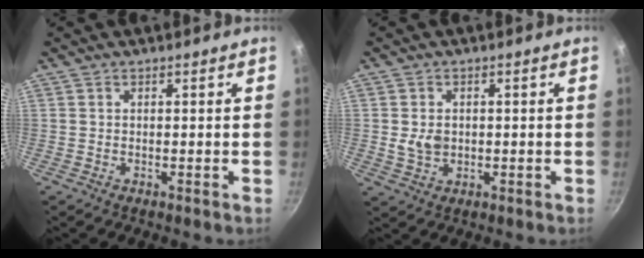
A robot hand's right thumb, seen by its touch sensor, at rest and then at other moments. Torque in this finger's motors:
{"motor_torque": [-0.16, 0.12, 0.21, -0.12, 0.01]}